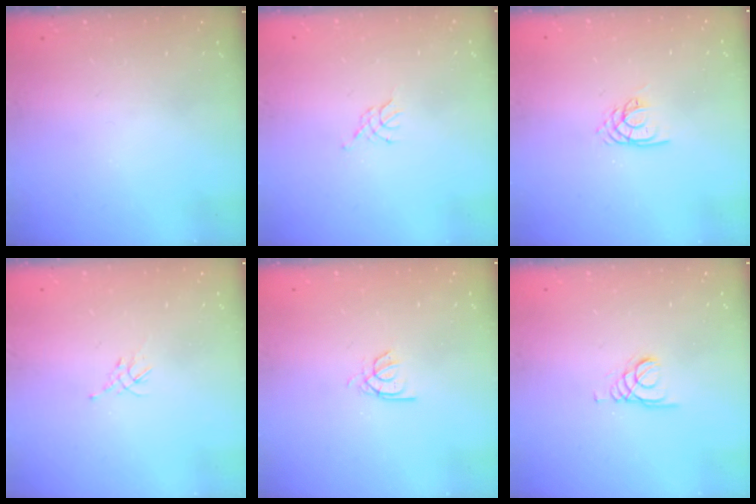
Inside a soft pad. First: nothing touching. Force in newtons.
{"total": 2.3, "press": 2.2, "slide": 0.5}
{"total": 2.7, "press": 2.7, "slide": 0.1}
{"total": 3.1, "press": 3.0, "slide": 0.8}
{"total": 2.2, "press": 2.2, "slide": 0.2}
{"total": 1.6, "press": 1.6, "slide": 0.0}